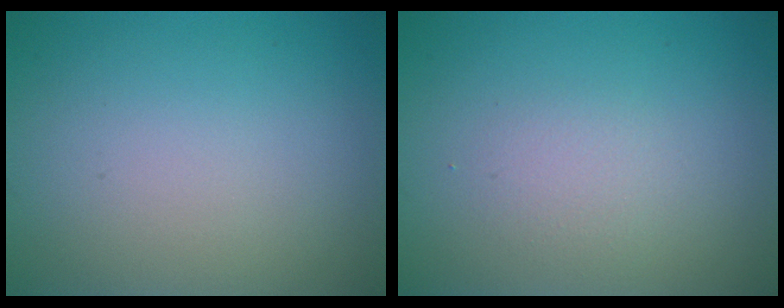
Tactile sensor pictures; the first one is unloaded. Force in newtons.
{"total": 1.4, "press": 1.4, "slide": 0.0}